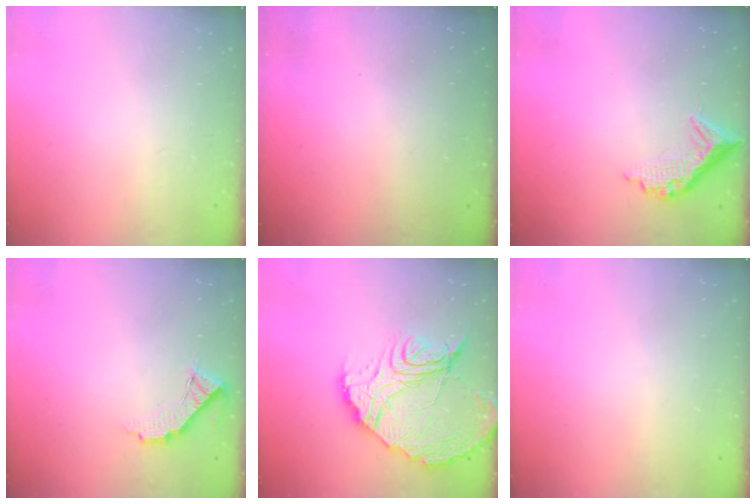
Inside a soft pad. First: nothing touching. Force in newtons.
{"total": 3.2, "press": 3.2, "slide": 0.1}
{"total": 9.9, "press": 9.9, "slide": 0.7}
{"total": 7.3, "press": 7.3, "slide": 0.4}
{"total": 18.4, "press": 18.3, "slide": 1.6}
{"total": 3.3, "press": 3.1, "slide": 1.1}